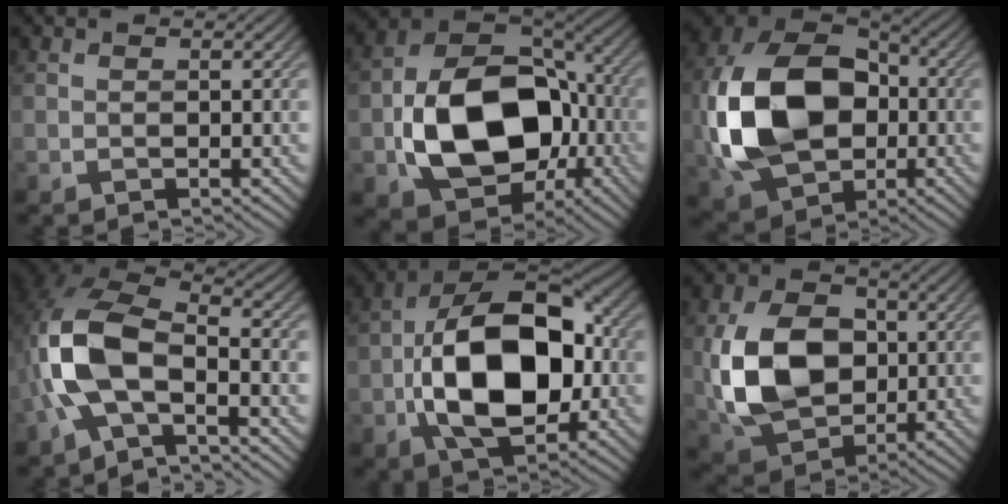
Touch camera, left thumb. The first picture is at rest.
{"total": 16.4, "force": [-3.6, 11.5, 11.0], "torque": [-0.206, -0.024, -0.065]}
{"total": 17.6, "force": [-1.6, 12.5, 12.2], "torque": [-0.284, 0.007, -0.042]}
{"total": 11.0, "force": [-3.0, 5.6, 9.0], "torque": [-0.207, 0.003, -0.074]}
{"total": 16.3, "force": [-2.5, 9.8, 12.8], "torque": [-0.219, -0.006, -0.055]}
{"total": 12.8, "force": [-0.1, 9.3, 8.8], "torque": [-0.206, 0.001, 0.003]}